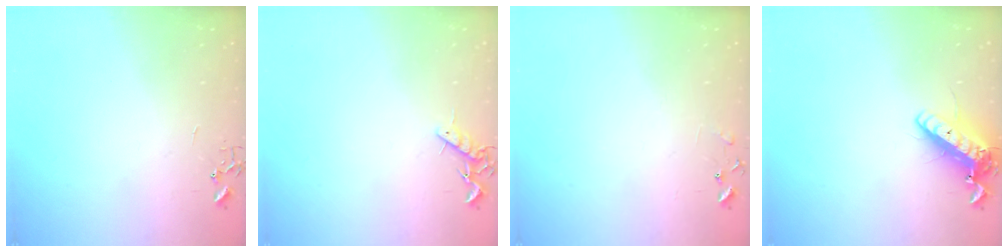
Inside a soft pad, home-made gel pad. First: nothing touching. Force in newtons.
{"total": 7.4, "press": 7.4, "slide": 0.9}
{"total": 6.4, "press": 6.4, "slide": 0.4}
{"total": 14.3, "press": 14.1, "slide": 2.6}